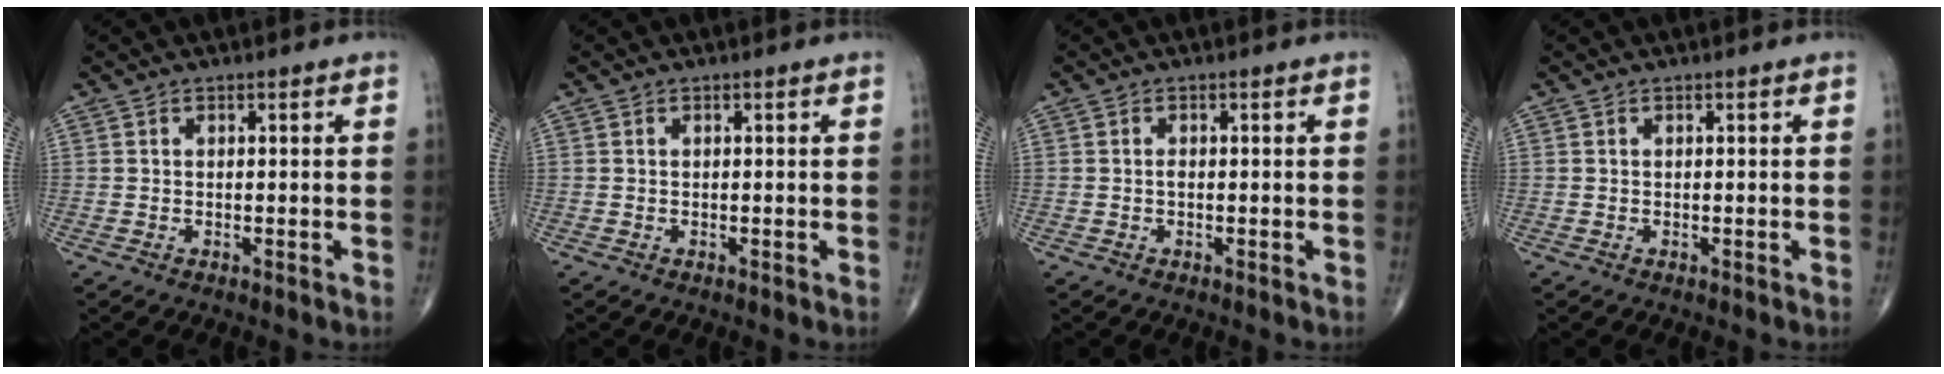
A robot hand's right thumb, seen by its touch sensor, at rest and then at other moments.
{"total": 0.0}
{"total": 0.6, "force": [-0.1, 0.3, 0.5], "torque": [-0.010, 0.001, -0.003]}
{"total": 0.0}